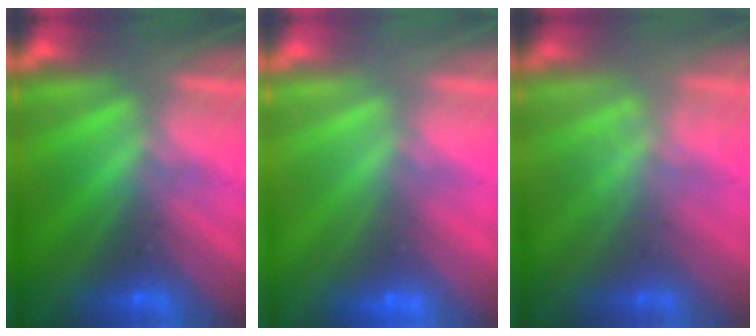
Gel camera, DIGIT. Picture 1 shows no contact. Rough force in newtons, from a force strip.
{"total": 1.8}
{"total": 1.7}